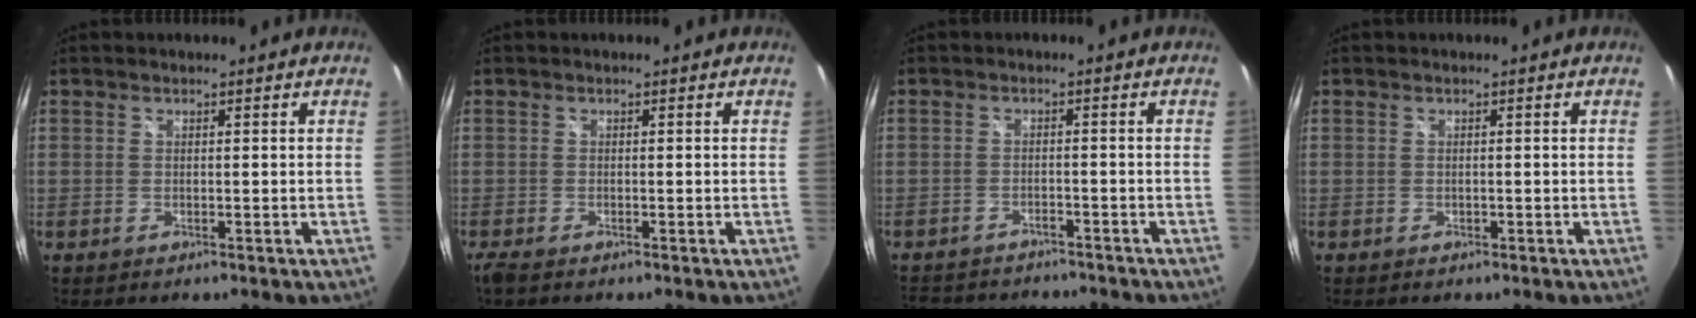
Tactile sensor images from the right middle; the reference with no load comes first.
{"total": 1.7, "force": [-1.3, 0.5, 1.0], "torque": [-0.021, -0.007, -0.024]}
{"total": 10.5, "force": [-9.1, 3.9, 3.6], "torque": [-0.090, -0.008, -0.131]}
{"total": 0.0}